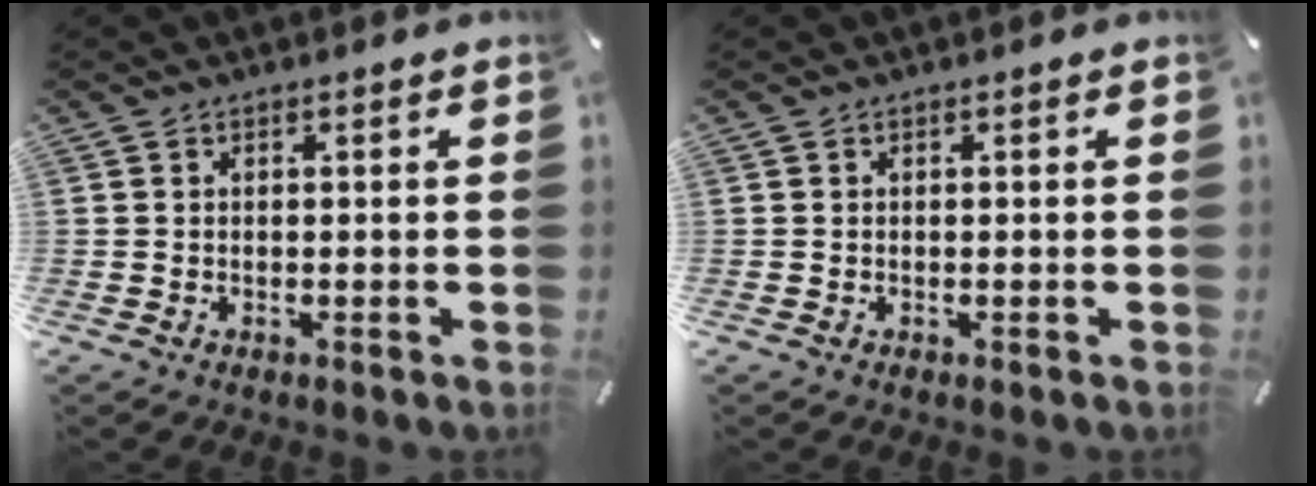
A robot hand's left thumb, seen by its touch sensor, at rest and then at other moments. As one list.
[{"total": 0.0}]